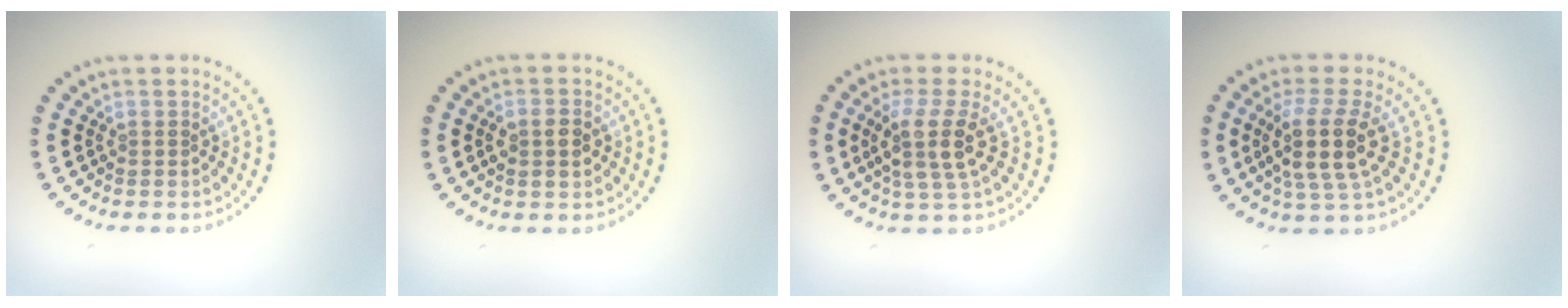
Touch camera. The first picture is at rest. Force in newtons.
{"total": 2.1, "press": 2.0, "slide": 0.1}
{"total": 3.6, "press": 2.9, "slide": 2.1}
{"total": 4.3, "press": 3.6, "slide": 2.5}